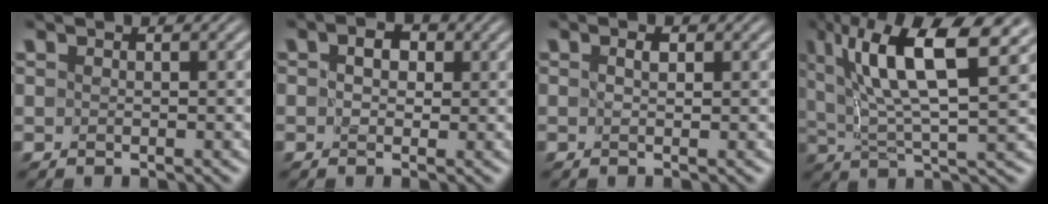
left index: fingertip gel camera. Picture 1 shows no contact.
{"total": 1.5, "force": [0.1, 1.0, 1.1], "torque": [-0.017, 0.003, 0.000]}
{"total": 0.5, "force": [0.1, 0.0, 0.5], "torque": [-0.009, 0.001, 0.003]}
{"total": 11.2, "force": [5.2, 2.9, 9.6], "torque": [-0.173, 0.015, 0.091]}